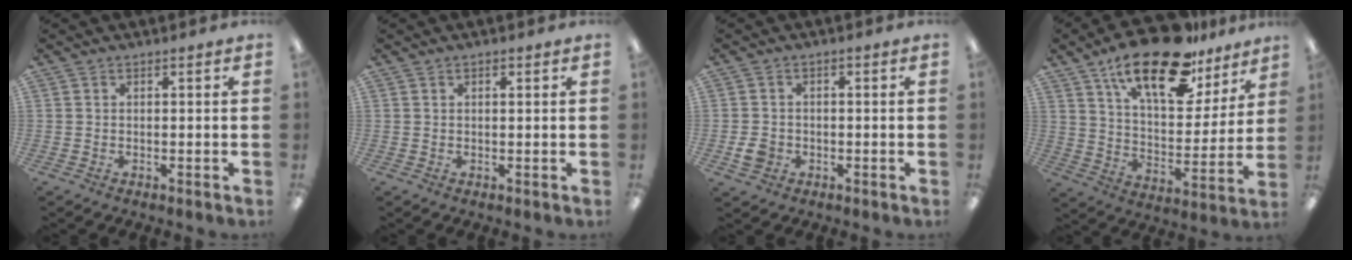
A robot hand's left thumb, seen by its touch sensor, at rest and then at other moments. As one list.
[{"total": 0.7, "force": [0.5, 0.3, 0.5], "torque": [-0.002, -0.001, 0.007]}, {"total": 3.7, "force": [-1.1, 3.1, 1.7], "torque": [-0.024, 0.001, -0.021]}, {"total": 22.3, "force": [14.6, 9.3, 14.1], "torque": [-0.220, -0.082, 0.247]}]